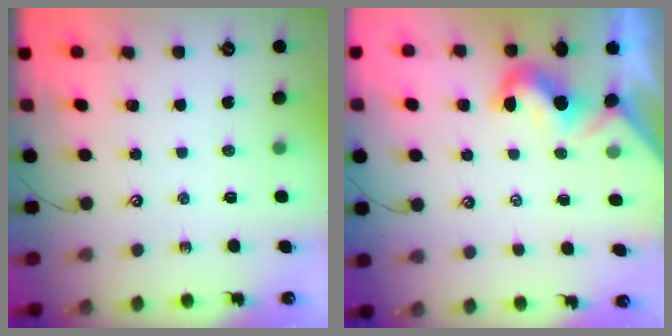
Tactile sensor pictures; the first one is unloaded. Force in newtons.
{"total": 2.0, "press": 1.9, "slide": 0.6}